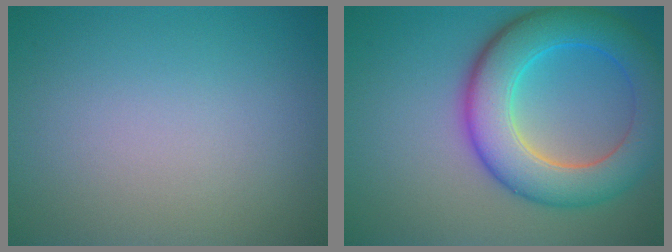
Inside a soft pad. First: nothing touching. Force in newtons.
{"total": 8.5, "press": 8.5, "slide": 0.5}